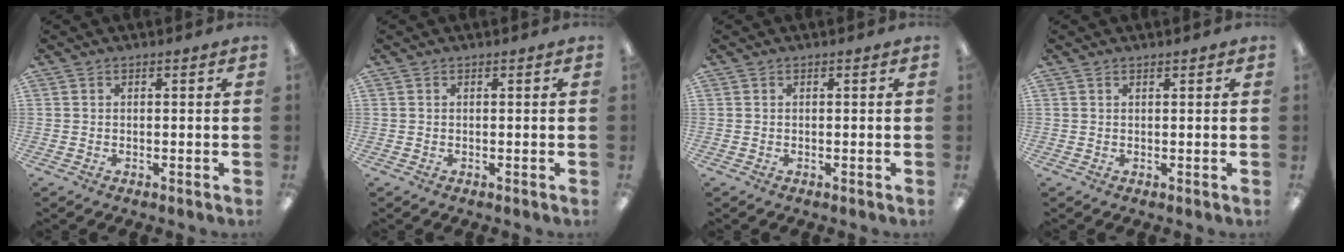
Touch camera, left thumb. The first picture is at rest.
{"total": 0.0}
{"total": 0.0}
{"total": 0.6, "force": [0.5, 0.1, 0.3], "torque": [-0.008, 0.002, 0.009]}